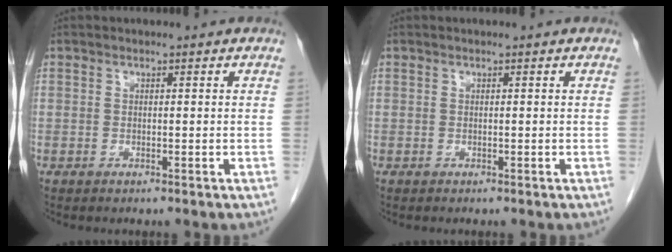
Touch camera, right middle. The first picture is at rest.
{"total": 0.0}